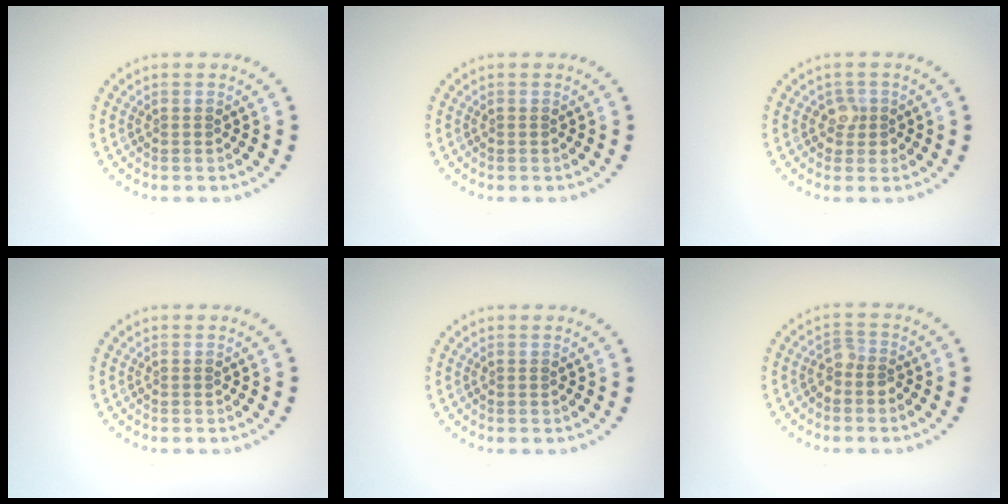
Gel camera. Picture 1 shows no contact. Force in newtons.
{"total": 0.0}
{"total": 1.6, "press": 1.3, "slide": 0.8}
{"total": 0.0}
{"total": 0.0}
{"total": 1.6, "press": 1.3, "slide": 1.0}